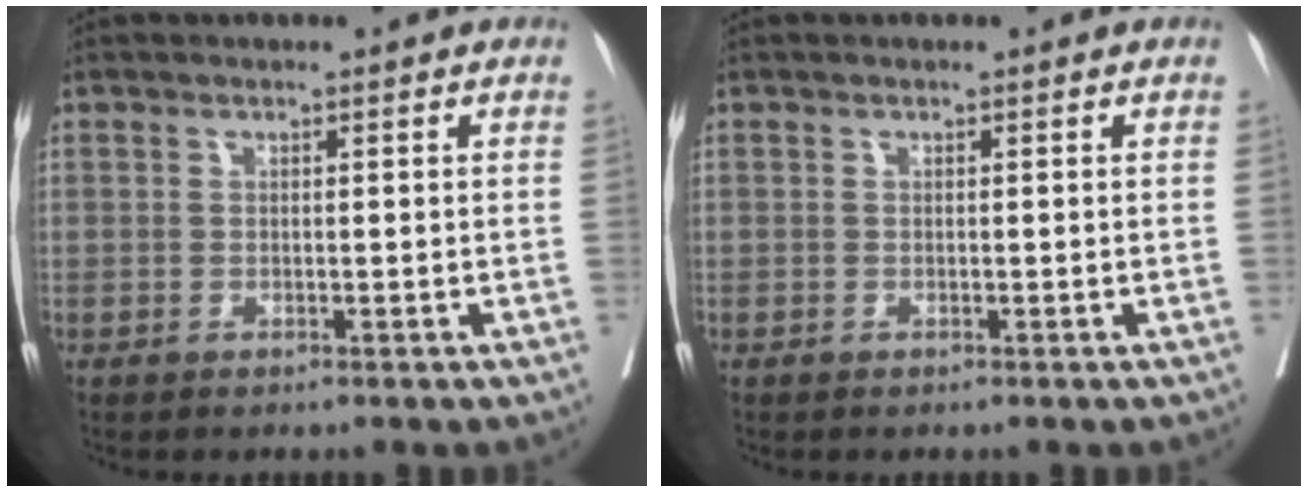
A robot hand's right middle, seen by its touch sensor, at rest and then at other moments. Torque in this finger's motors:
{"motor_torque": [0.96, -0.91, 0.36, 0.01]}